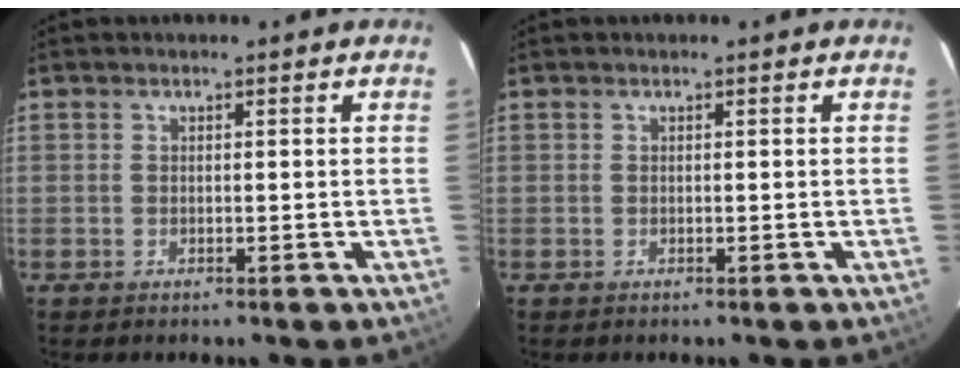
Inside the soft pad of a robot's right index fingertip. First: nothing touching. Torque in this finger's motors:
{"motor_torque": [0.00, 0.00, 0.00, 0.00]}